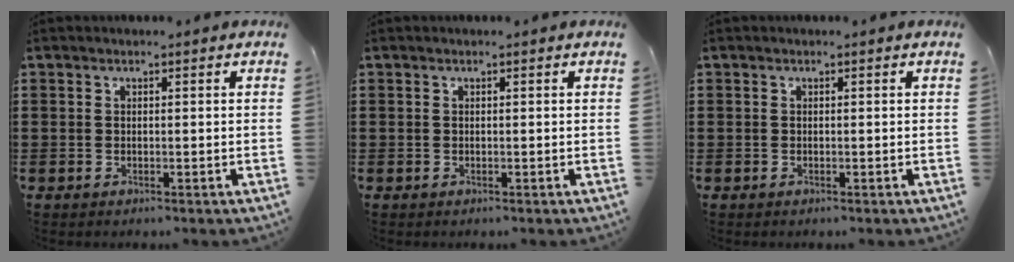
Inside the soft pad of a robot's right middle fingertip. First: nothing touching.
{"total": 0.0}
{"total": 0.0}